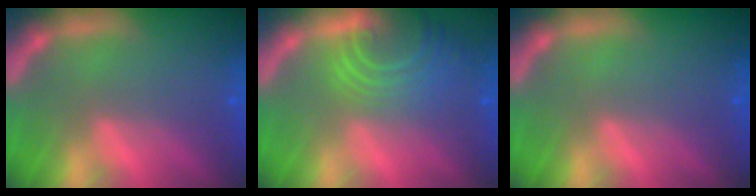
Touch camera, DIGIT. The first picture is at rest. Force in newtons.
{"total": 7.6}
{"total": 0.0}